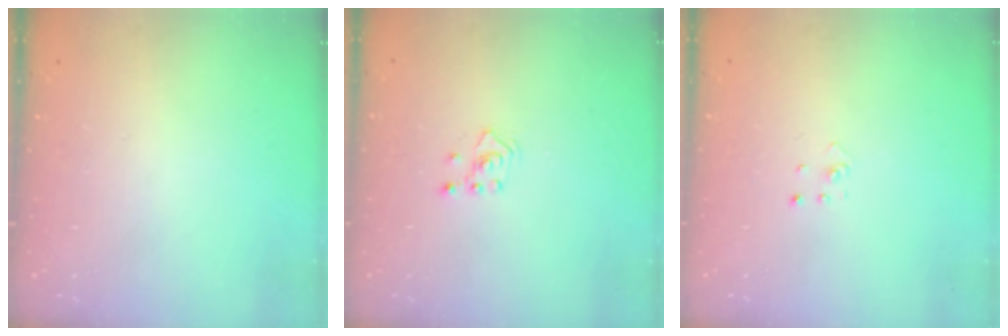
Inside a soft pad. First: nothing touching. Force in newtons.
{"total": 2.4, "press": 2.2, "slide": 0.8}
{"total": 1.5, "press": 1.5, "slide": 0.1}